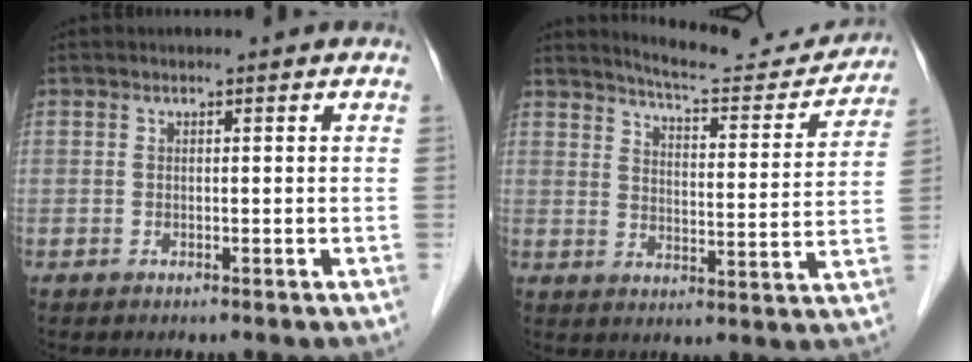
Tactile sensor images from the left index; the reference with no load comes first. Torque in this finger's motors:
{"motor_torque": [0.22, -0.40, 0.11, 0.01]}